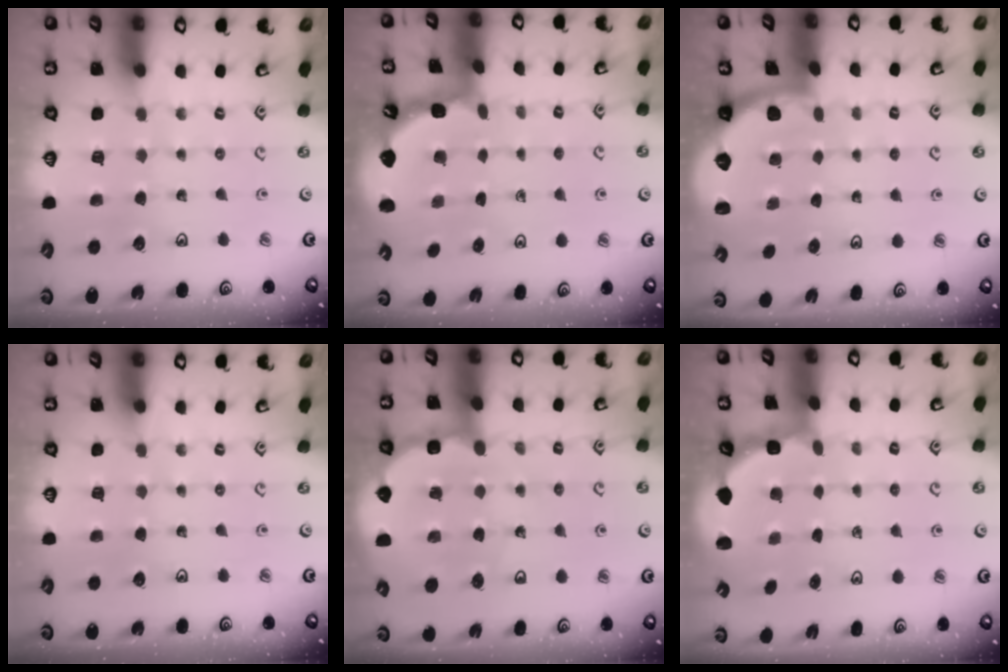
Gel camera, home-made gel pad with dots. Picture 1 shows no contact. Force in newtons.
{"total": 1.9, "press": 1.9, "slide": 0.2}
{"total": 1.6, "press": 1.6, "slide": 0.1}
{"total": 0.0}
{"total": 8.2, "press": 8.0, "slide": 1.6}
{"total": 2.8, "press": 2.5, "slide": 1.4}